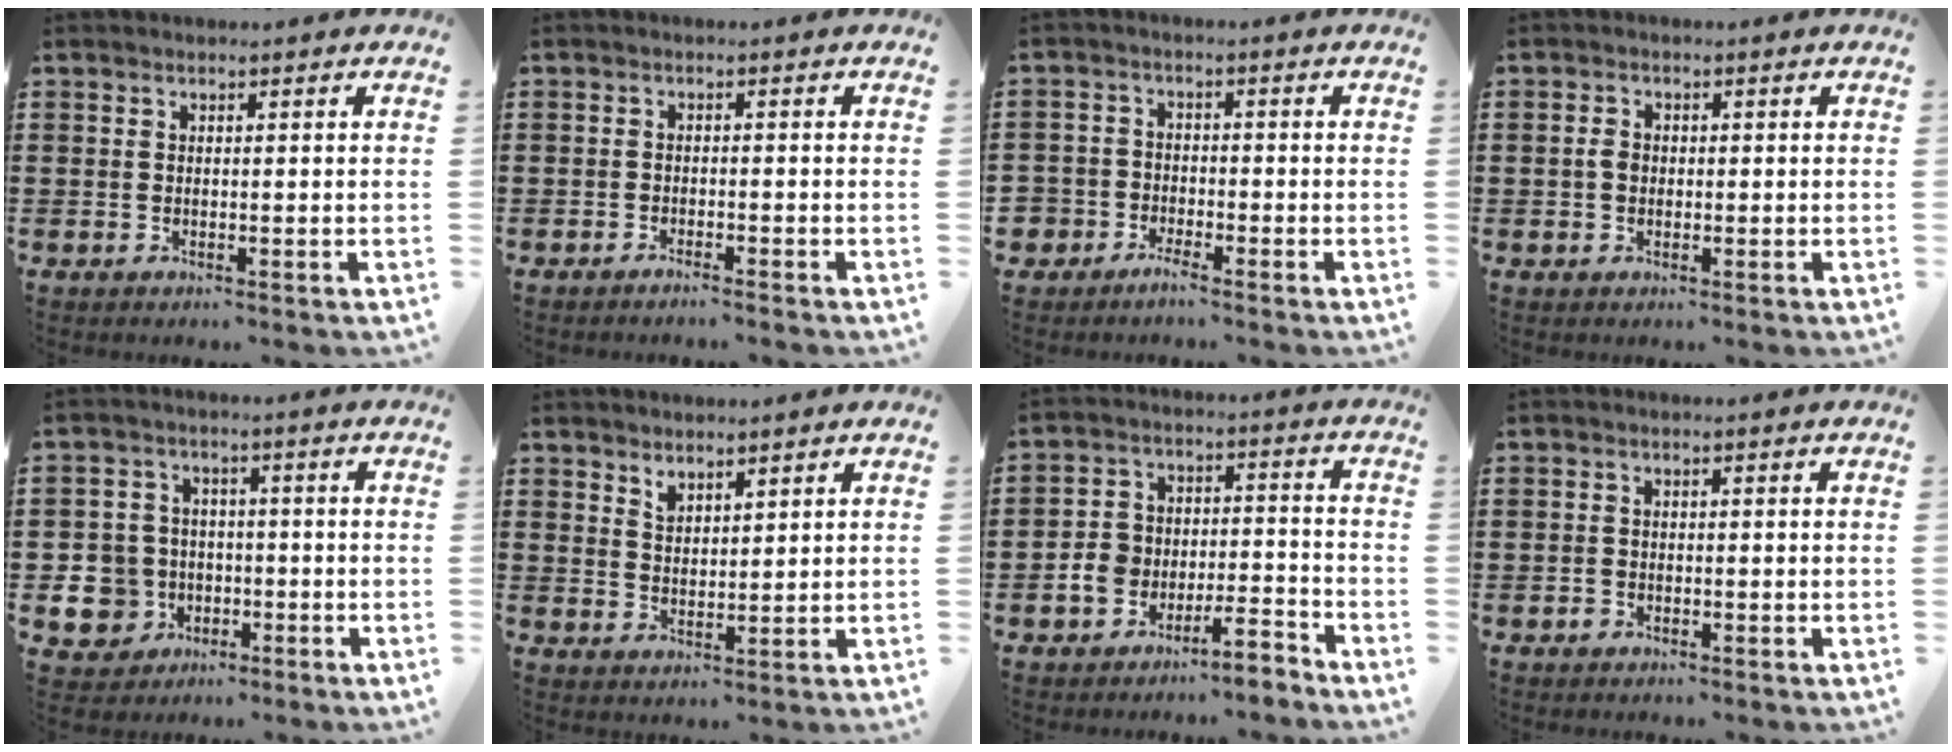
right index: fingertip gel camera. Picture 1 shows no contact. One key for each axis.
{"total": 1.2, "fx": -1.0, "fy": -0.5, "fz": 0.3, "tx": -0.005, "ty": -0.001, "tz": -0.018}
{"total": 2.6, "fx": -2.5, "fy": 0.8, "fz": 0.1, "tx": -0.019, "ty": -0.003, "tz": -0.054}
{"total": 1.5, "fx": -0.2, "fy": 1.1, "fz": 0.9, "tx": -0.020, "ty": 0.005, "tz": -0.005}
{"total": 7.0, "fx": -2.1, "fy": 6.3, "fz": 2.0, "tx": -0.088, "ty": 0.003, "tz": -0.039}
{"total": 2.6, "fx": 2.5, "fy": 0.7, "fz": 0.1, "tx": -0.006, "ty": 0.000, "tz": 0.049}
{"total": 5.5, "fx": -4.8, "fy": 2.0, "fz": 1.8, "tx": -0.032, "ty": 0.017, "tz": -0.093}
{"total": 1.0, "fx": -0.7, "fy": 0.7, "fz": 0.2, "tx": -0.007, "ty": 0.001, "tz": -0.017}